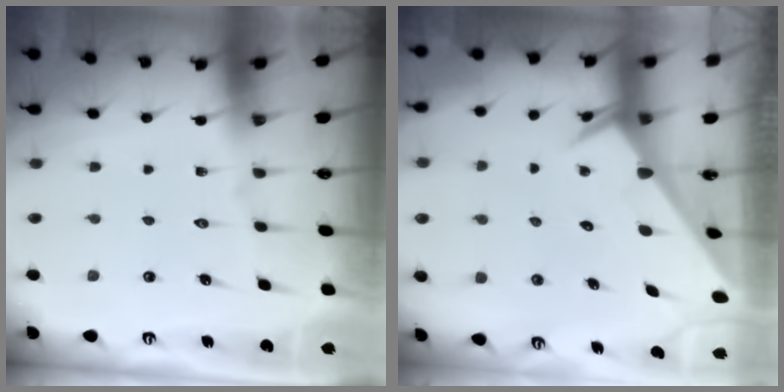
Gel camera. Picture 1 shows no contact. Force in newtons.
{"total": 2.4, "press": 2.4, "slide": 0.0}